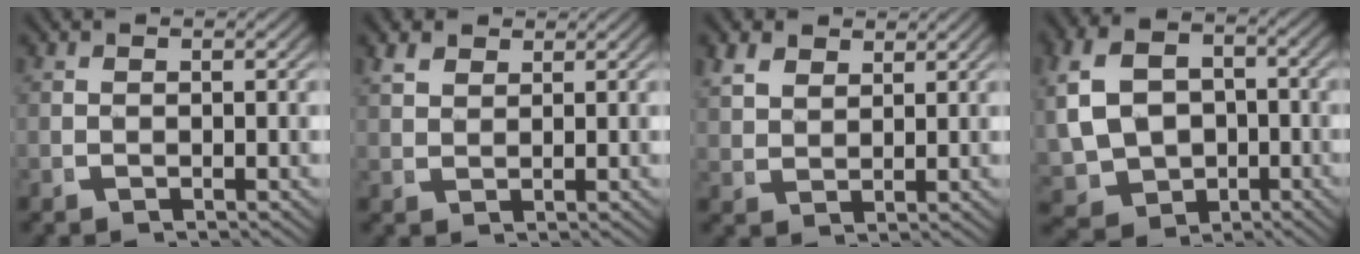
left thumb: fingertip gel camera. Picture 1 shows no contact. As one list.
[{"total": 2.5, "force": [2.2, 0.8, 0.8], "torque": [-0.006, 0.004, 0.045]}, {"total": 3.5, "force": [2.8, 1.6, 1.3], "torque": [-0.017, 0.001, 0.057]}, {"total": 10.6, "force": [-1.2, 8.5, 6.2], "torque": [-0.132, -0.044, 0.001]}]